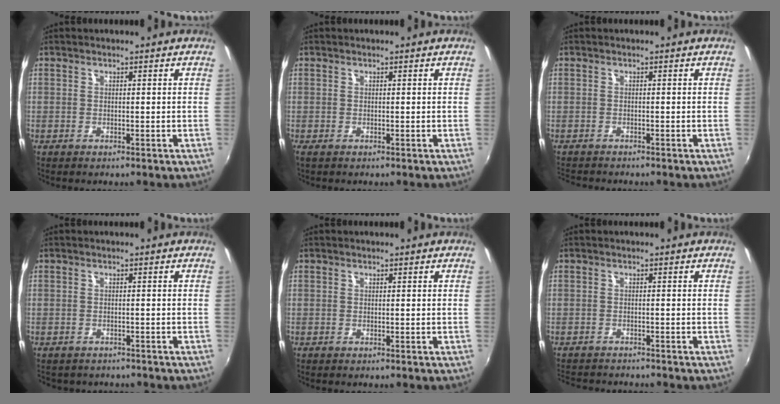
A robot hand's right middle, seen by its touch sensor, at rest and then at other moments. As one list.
[{"total": 0.0}, {"total": 2.8, "force": [-2.7, 0.2, 0.8], "torque": [-0.022, -0.019, -0.046]}, {"total": 2.7, "force": [-2.3, 1.2, 0.7], "torque": [-0.020, -0.012, -0.029]}, {"total": 0.0}, {"total": 6.0, "force": [-5.7, 1.1, 1.6], "torque": [-0.047, -0.018, -0.088]}]